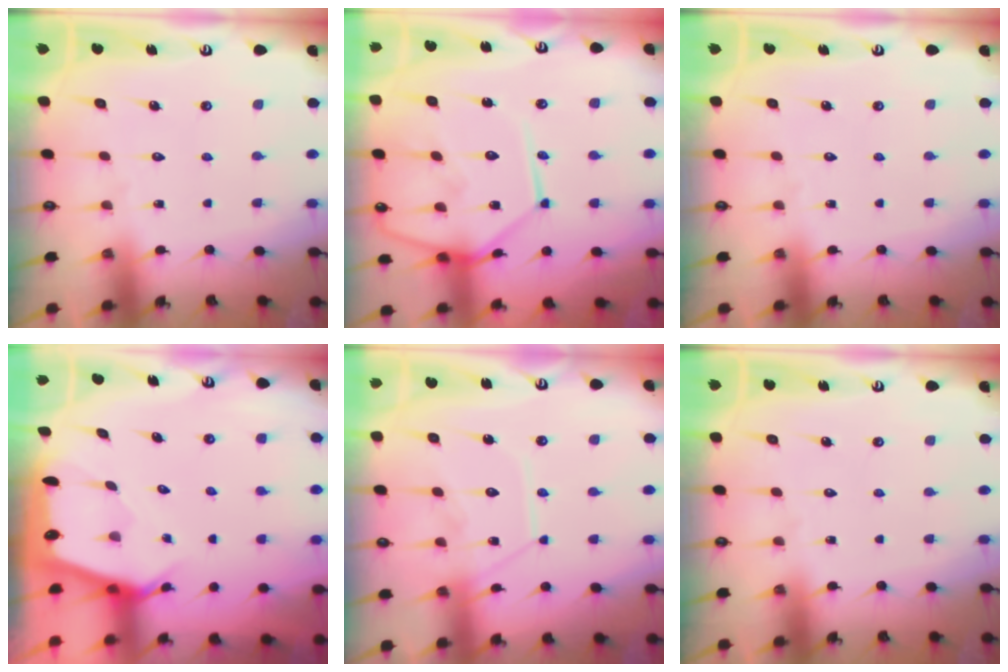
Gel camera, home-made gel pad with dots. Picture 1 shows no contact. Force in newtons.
{"total": 16.6, "press": 16.5, "slide": 2.2}
{"total": 0.0}
{"total": 2.4, "press": 2.4, "slide": 0.2}
{"total": 12.1, "press": 12.0, "slide": 1.0}
{"total": 0.0}